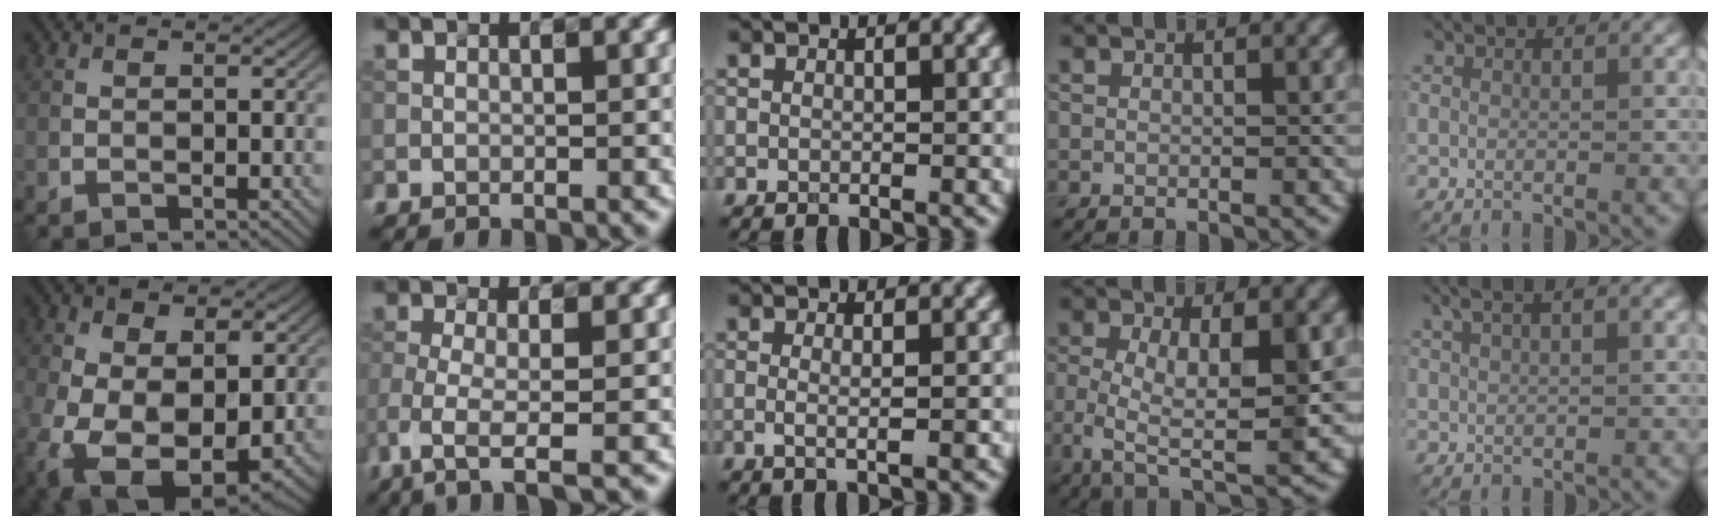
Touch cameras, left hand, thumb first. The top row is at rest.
{"thumb": {"total": 14.7, "force": [-3.7, 9.7, 10.4], "torque": [-0.210, -0.046, -0.038]}, "index": {"total": 4.5, "force": [-2.5, 1.2, 3.6], "torque": [-0.078, -0.005, -0.053]}, "middle": {"total": 2.4, "force": [-0.1, 0.7, 2.3], "torque": [-0.029, -0.007, -0.010]}, "ring": {"total": 7.5, "force": [-0.5, 2.7, 7.0], "torque": [-0.129, -0.009, -0.011]}, "little": {"total": 2.8, "force": [1.7, 0.7, 2.1], "torque": [-0.036, 0.001, 0.031]}}